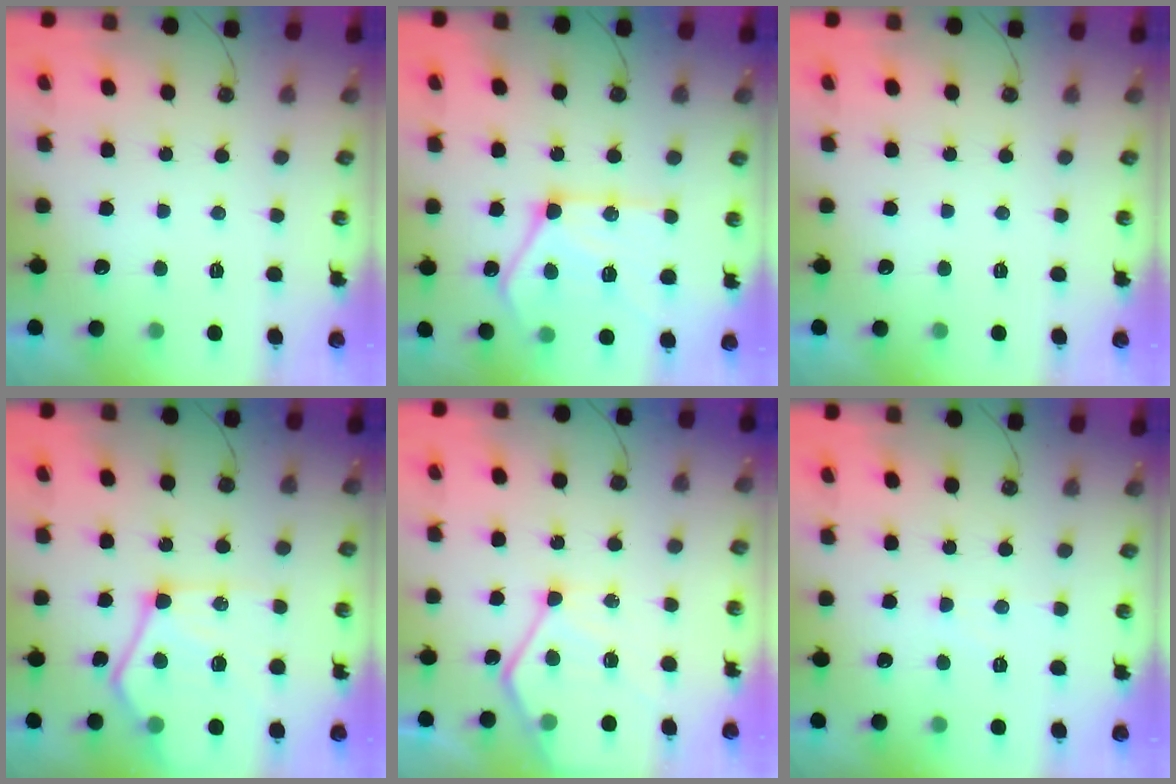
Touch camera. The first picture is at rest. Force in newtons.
{"total": 18.0, "press": 18.0, "slide": 1.3}
{"total": 0.0}
{"total": 18.3, "press": 18.2, "slide": 1.7}
{"total": 12.9, "press": 12.8, "slide": 1.3}
{"total": 2.7, "press": 2.6, "slide": 0.6}